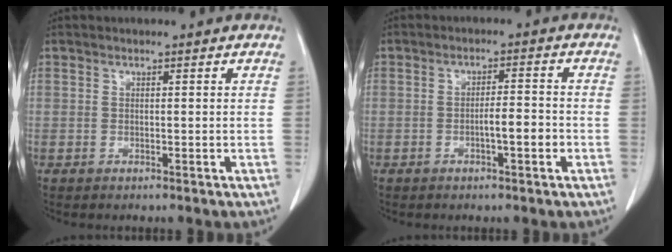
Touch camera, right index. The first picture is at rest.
{"total": 3.6, "force": [-1.3, 0.6, 3.3], "torque": [-0.050, 0.004, -0.020]}